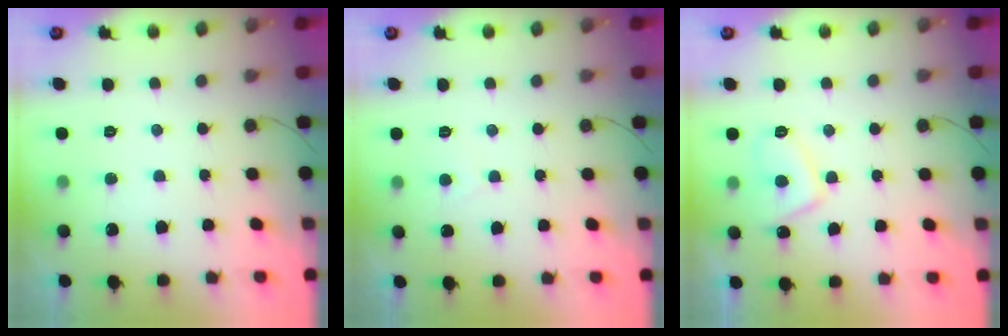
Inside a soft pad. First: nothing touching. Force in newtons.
{"total": 1.0, "press": 1.0, "slide": 0.2}
{"total": 5.4, "press": 5.3, "slide": 1.3}